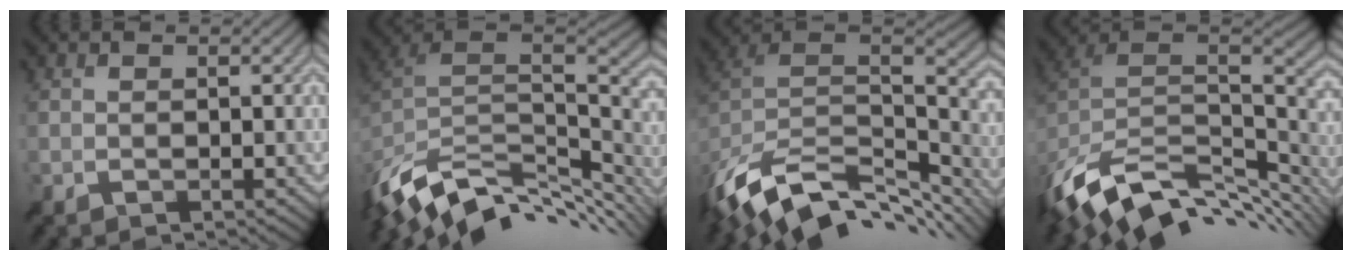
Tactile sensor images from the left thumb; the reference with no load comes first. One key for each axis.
{"total": 13.2, "fx": -6.3, "fy": 6.7, "fz": 9.4, "tx": -0.218, "ty": -0.010, "tz": -0.103}
{"total": 13.6, "fx": -7.3, "fy": 7.5, "fz": 8.7, "tx": -0.205, "ty": -0.025, "tz": -0.110}
{"total": 13.2, "fx": -6.0, "fy": 7.6, "fz": 9.0, "tx": -0.198, "ty": -0.024, "tz": -0.088}